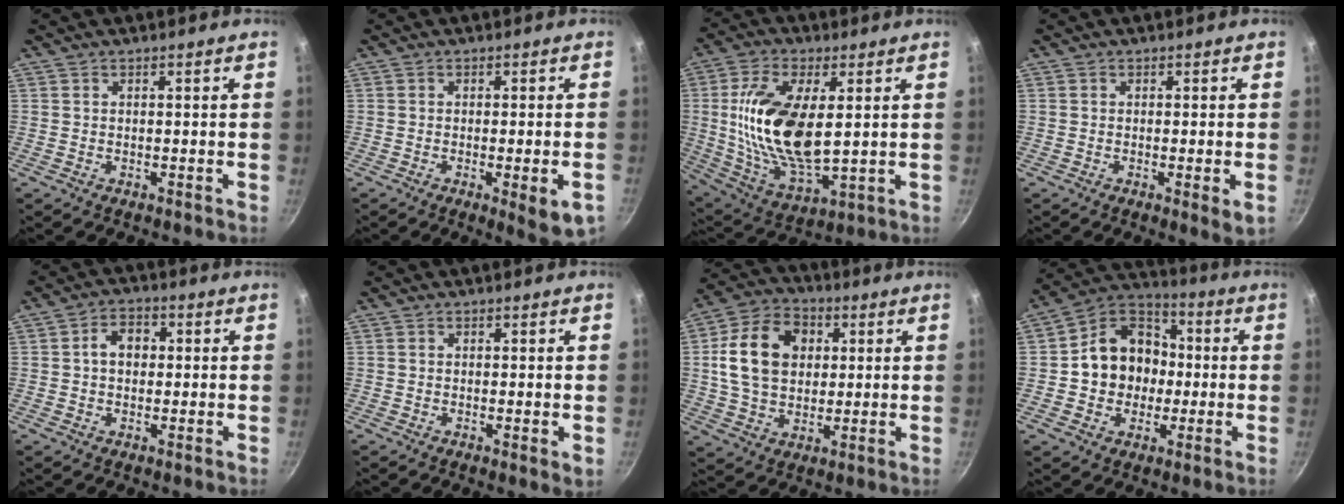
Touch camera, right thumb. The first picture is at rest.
{"total": 7.0, "force": [-2.4, 1.4, 6.5], "torque": [-0.078, -0.001, -0.028]}
{"total": 19.0, "force": [2.6, 9.2, 16.5], "torque": [-0.308, -0.013, 0.054]}
{"total": 3.2, "force": [-0.6, 0.3, 3.1], "torque": [-0.052, -0.012, -0.009]}
{"total": 5.4, "force": [0.5, 4.1, 3.4], "torque": [-0.029, 0.013, 0.001]}
{"total": 1.6, "force": [-0.1, 0.1, 1.6], "torque": [-0.025, -0.007, -0.004]}
{"total": 15.5, "force": [2.9, 11.5, 10.0], "torque": [-0.159, 0.009, 0.041]}
{"total": 14.4, "force": [-0.4, 12.3, 7.4], "torque": [-0.083, 0.035, -0.021]}